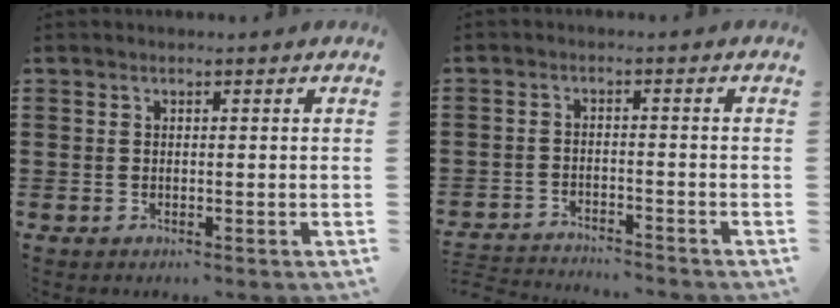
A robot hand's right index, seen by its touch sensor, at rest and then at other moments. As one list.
[{"total": 2.8, "force": [-2.8, -0.1, -0.2], "torque": [-0.004, 0.000, -0.061]}]